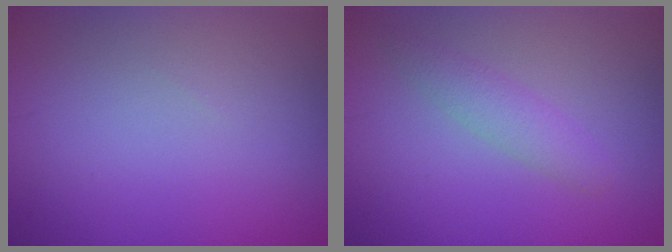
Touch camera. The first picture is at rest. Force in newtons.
{"total": 2.0, "press": 2.0, "slide": 0.1}